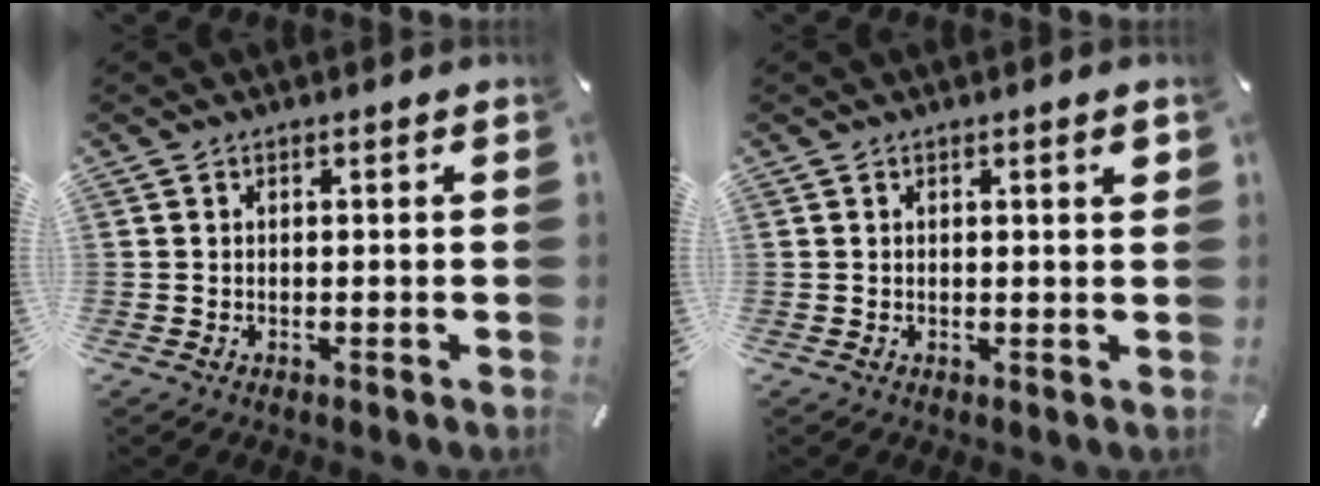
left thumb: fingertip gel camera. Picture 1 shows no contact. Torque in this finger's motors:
{"motor_torque": [0.41, 0.33, 0.27, -0.39, 0.00]}